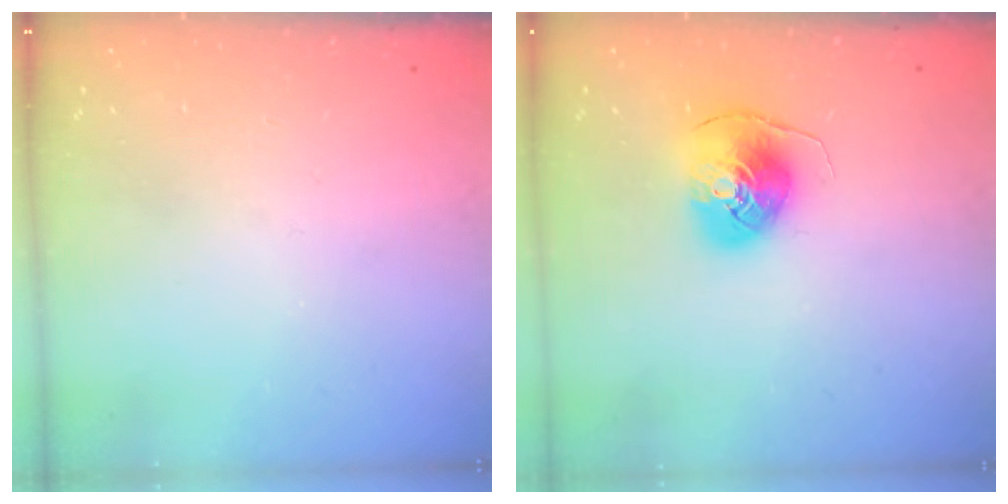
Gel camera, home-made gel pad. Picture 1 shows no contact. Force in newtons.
{"total": 9.2, "press": 9.1, "slide": 1.0}